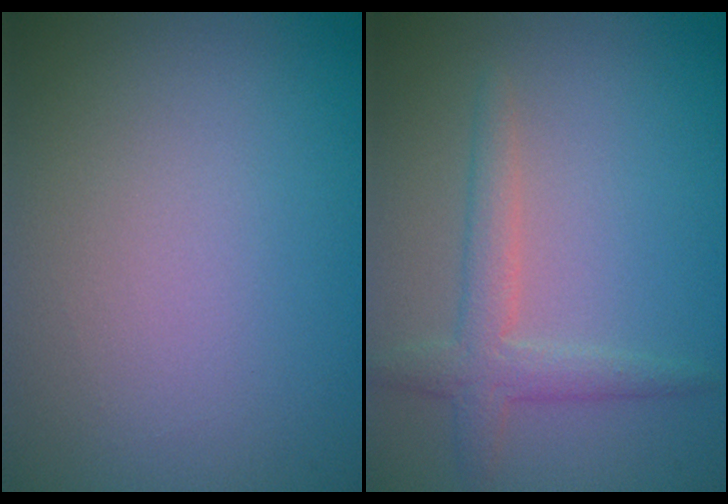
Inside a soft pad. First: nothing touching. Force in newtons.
{"total": 2.5, "press": 2.5, "slide": 0.1}